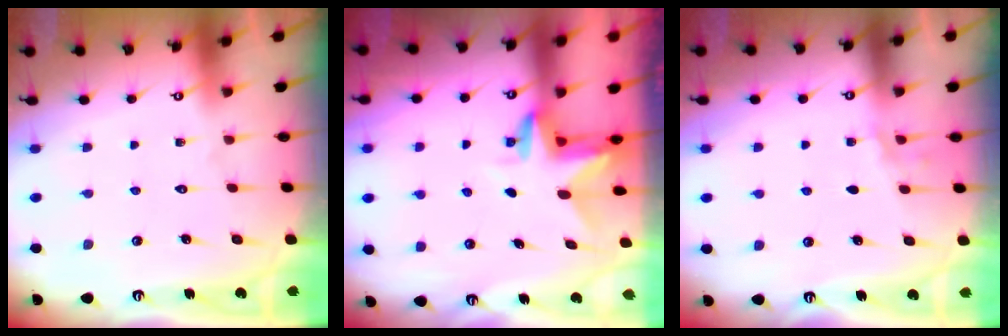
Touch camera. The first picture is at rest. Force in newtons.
{"total": 2.9, "press": 2.9, "slide": 0.2}
{"total": 2.7, "press": 2.4, "slide": 1.4}